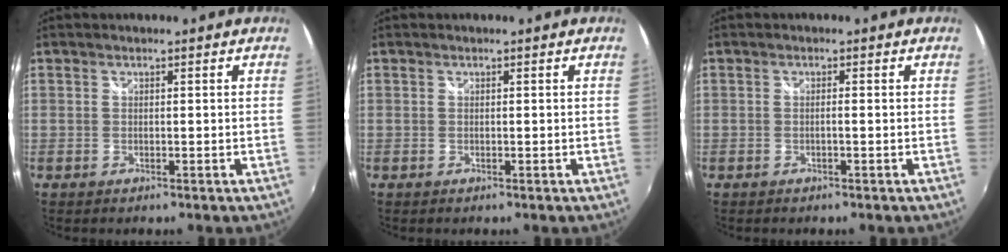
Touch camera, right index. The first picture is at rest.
{"total": 0.0}
{"total": 0.9, "force": [-0.3, -0.2, 0.9], "torque": [-0.014, 0.001, -0.006]}